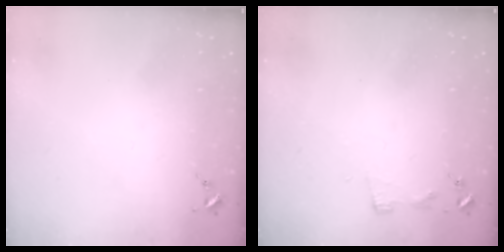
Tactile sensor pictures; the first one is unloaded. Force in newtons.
{"total": 2.9, "press": 2.9, "slide": 0.3}